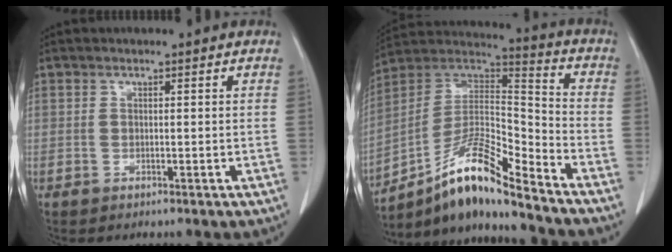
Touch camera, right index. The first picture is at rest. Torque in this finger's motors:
{"motor_torque": [1.04, -1.10, 0.42, 0.12]}